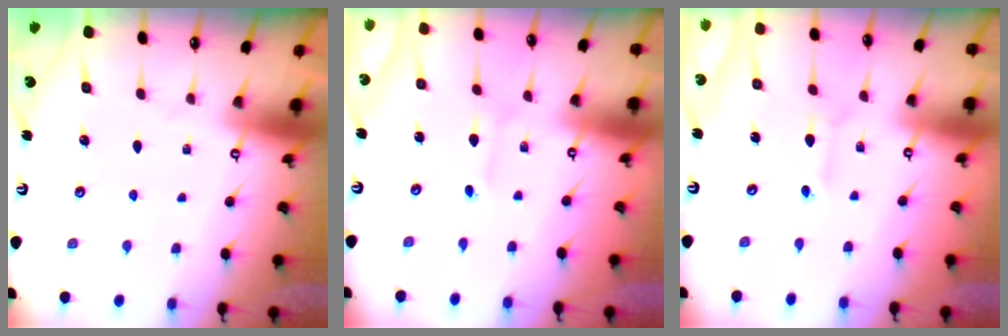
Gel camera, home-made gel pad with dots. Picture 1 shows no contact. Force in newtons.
{"total": 0.7, "press": 0.7, "slide": 0.0}
{"total": 3.7, "press": 3.7, "slide": 0.3}